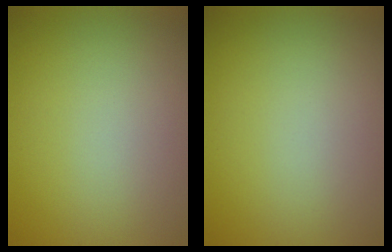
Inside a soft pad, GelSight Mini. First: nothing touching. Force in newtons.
{"total": 0.0}